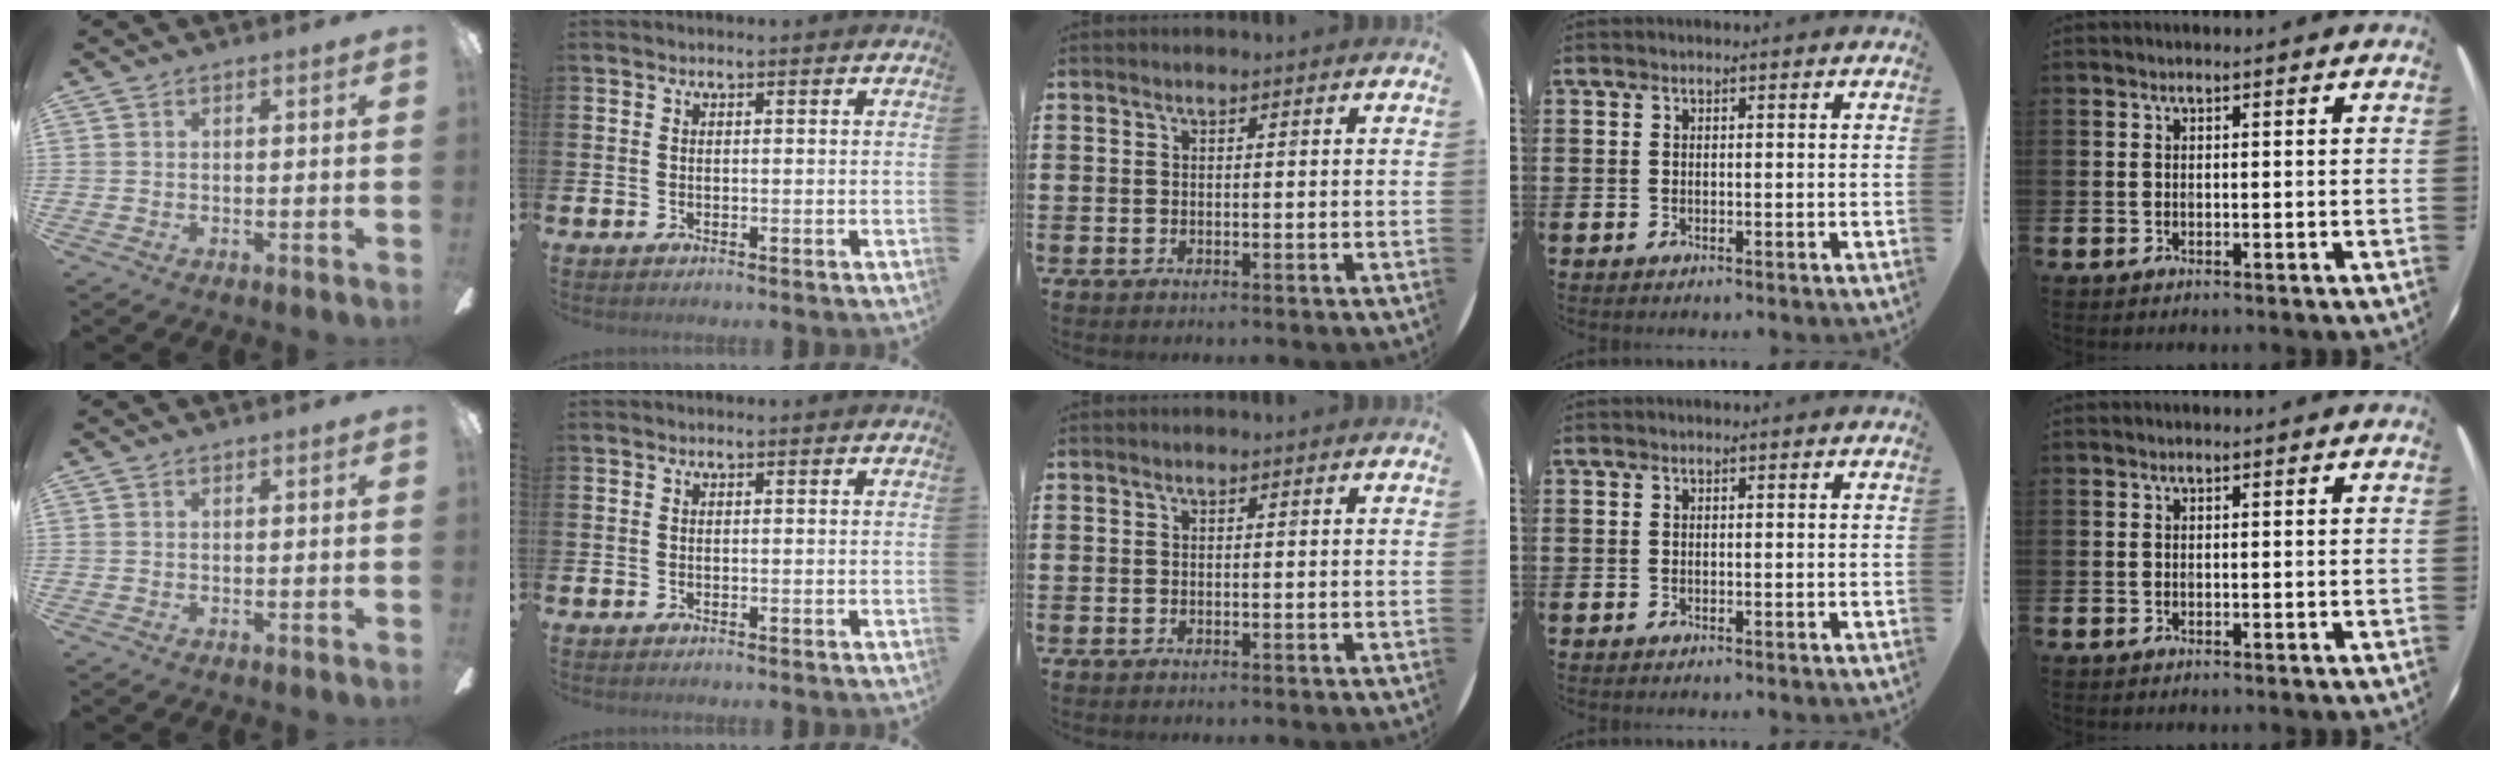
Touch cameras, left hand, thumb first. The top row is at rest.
{}